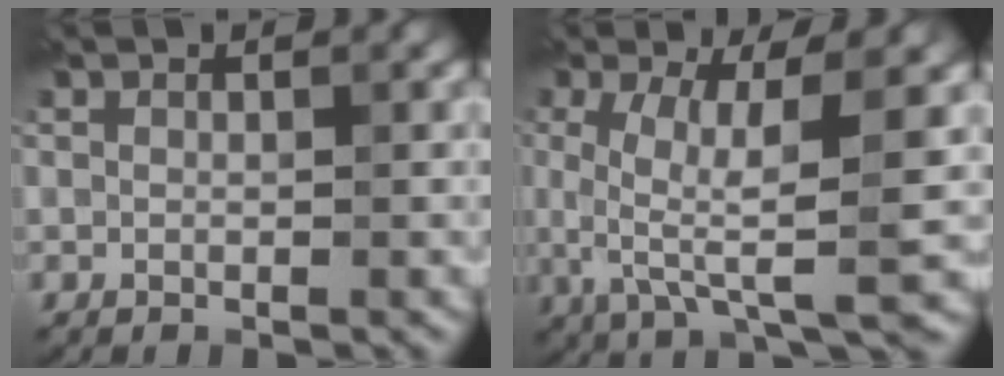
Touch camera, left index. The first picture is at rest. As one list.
[{"total": 8.2, "force": [0.1, 2.3, 7.9], "torque": [-0.150, 0.002, 0.003]}]